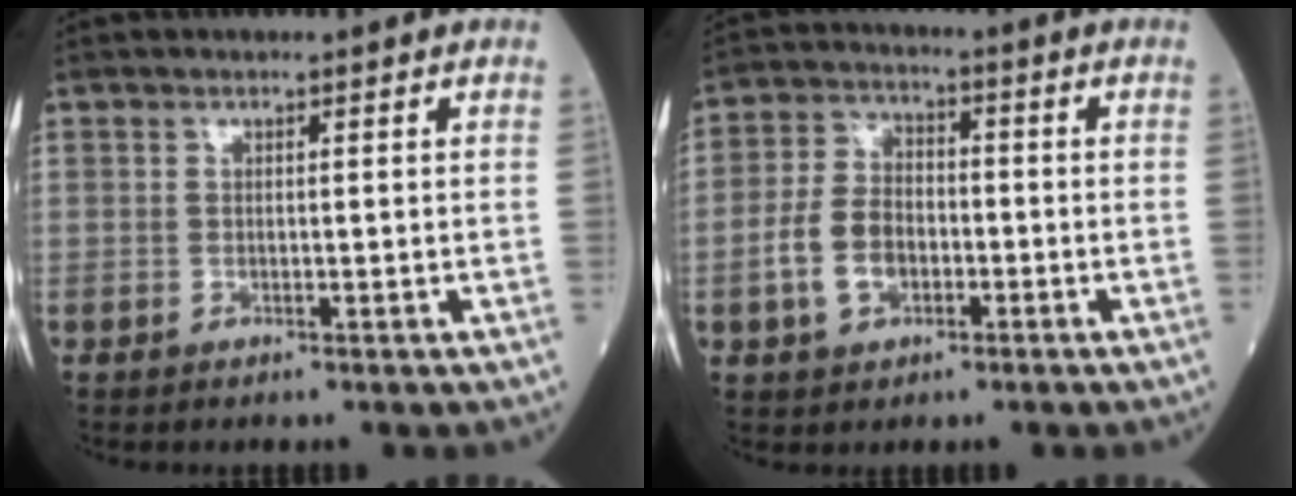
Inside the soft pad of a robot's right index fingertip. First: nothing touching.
{"total": 7.4, "force": [-2.3, 4.8, 5.1], "torque": [-0.121, 0.013, -0.043]}